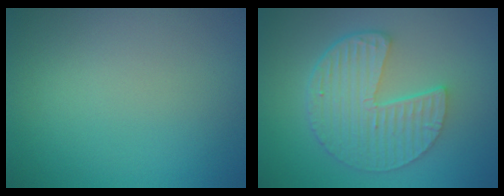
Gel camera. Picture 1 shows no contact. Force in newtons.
{"total": 6.1, "press": 4.4, "slide": 4.2}